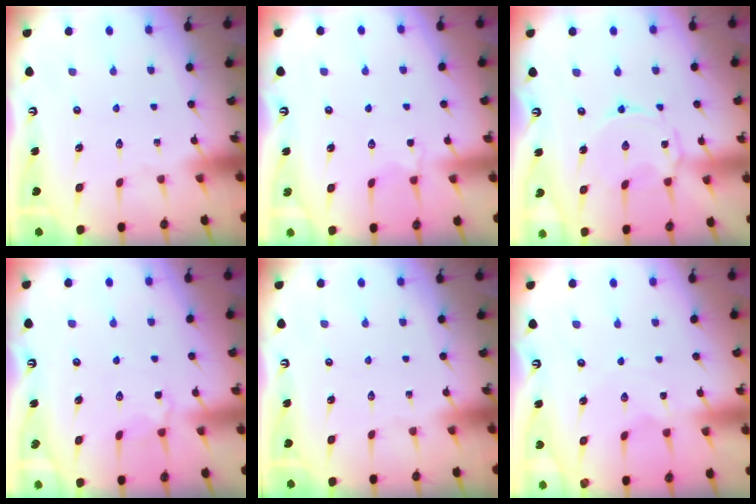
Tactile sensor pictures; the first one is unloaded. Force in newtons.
{"total": 2.3, "press": 2.0, "slide": 1.2}
{"total": 2.4, "press": 2.4, "slide": 0.4}
{"total": 3.1, "press": 2.9, "slide": 1.1}
{"total": 0.0}
{"total": 0.6, "press": 0.6, "slide": 0.1}